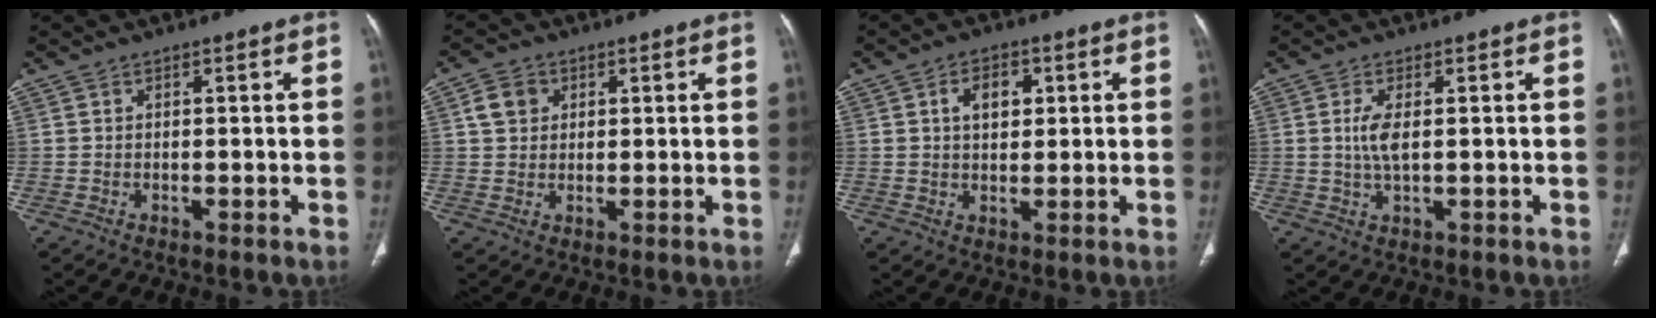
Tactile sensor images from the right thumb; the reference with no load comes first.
{"total": 4.6, "force": [1.5, 3.8, 2.1], "torque": [-0.024, 0.001, 0.028]}
{"total": 5.5, "force": [1.6, 3.7, 3.7], "torque": [-0.040, -0.001, 0.024]}
{"total": 3.9, "force": [0.5, 1.4, 3.6], "torque": [-0.087, -0.003, 0.013]}